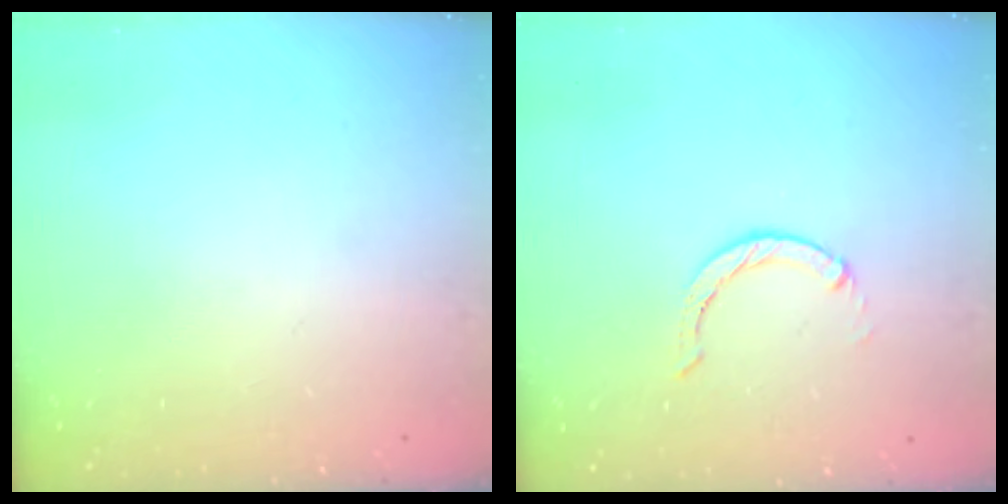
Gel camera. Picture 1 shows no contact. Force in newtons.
{"total": 0.0}